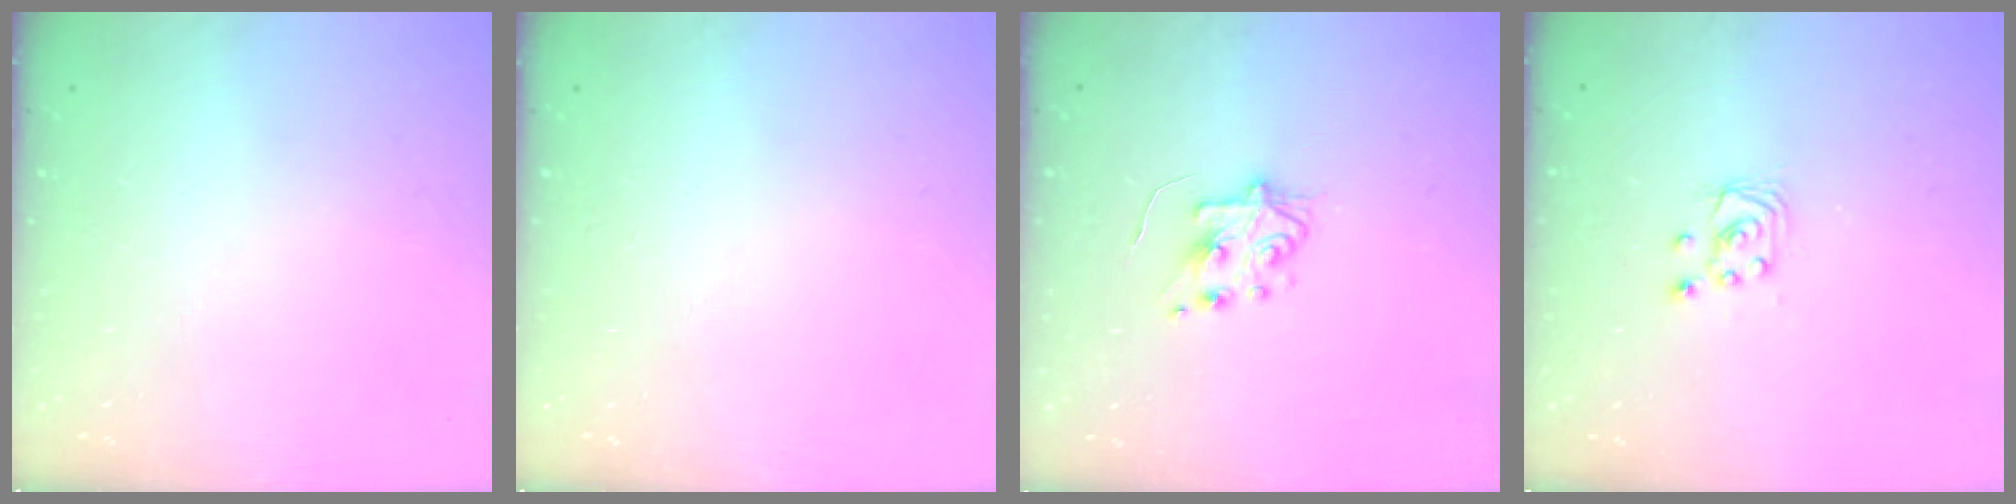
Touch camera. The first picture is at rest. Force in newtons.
{"total": 0.0}
{"total": 5.8, "press": 5.8, "slide": 0.6}
{"total": 2.4, "press": 2.4, "slide": 0.2}